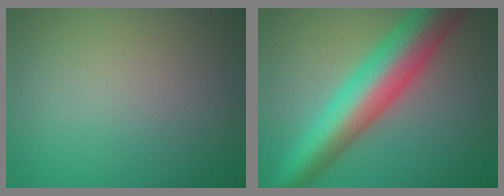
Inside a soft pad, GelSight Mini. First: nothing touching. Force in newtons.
{"total": 10.1, "press": 10.1, "slide": 0.2}